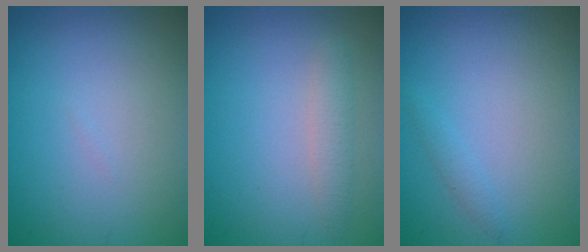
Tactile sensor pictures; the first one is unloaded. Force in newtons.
{"total": 1.6, "press": 1.6, "slide": 0.0}
{"total": 0.8, "press": 0.8, "slide": 0.1}